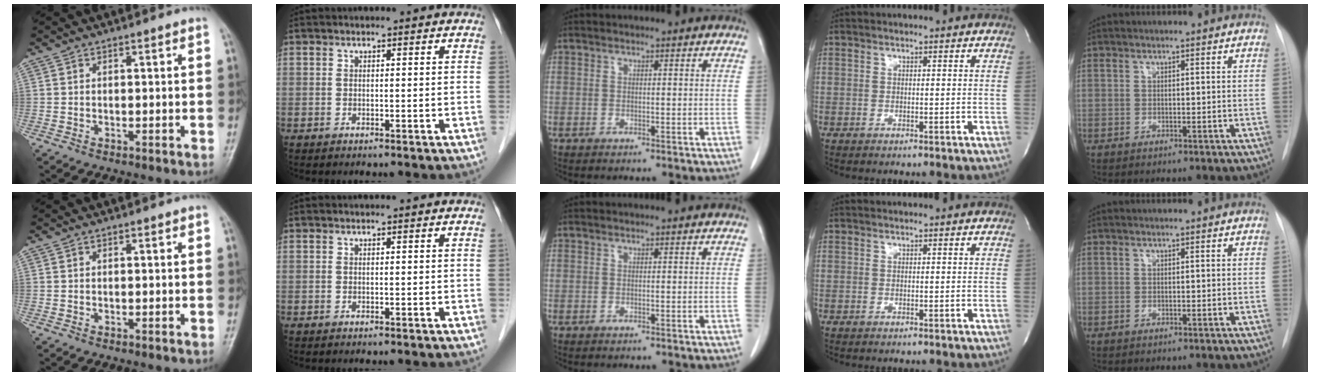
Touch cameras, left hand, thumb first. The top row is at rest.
{}